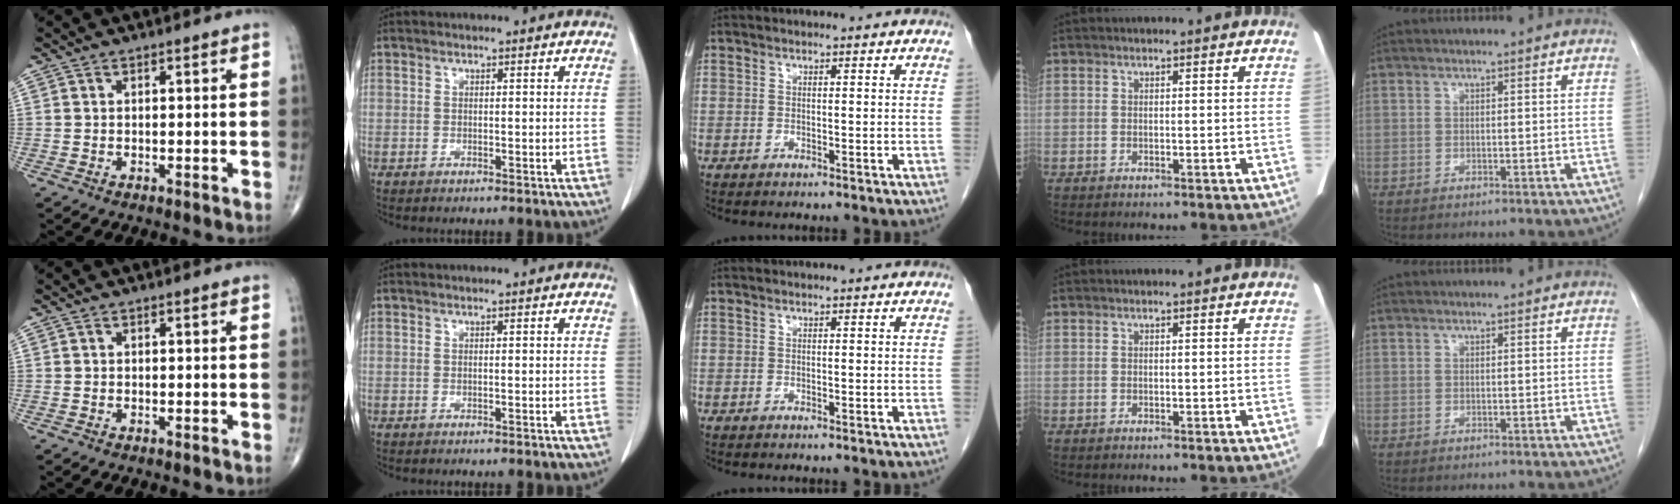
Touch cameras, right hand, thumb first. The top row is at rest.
{}